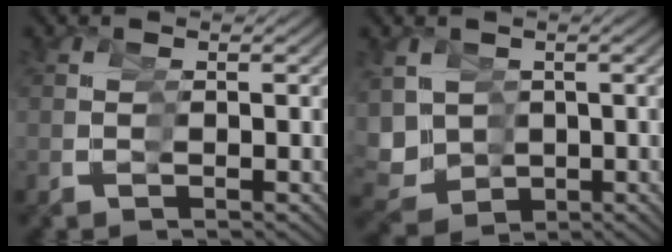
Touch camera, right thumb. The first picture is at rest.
{"total": 7.1, "force": [0.0, 6.4, 3.0], "torque": [-0.089, -0.024, 0.006]}